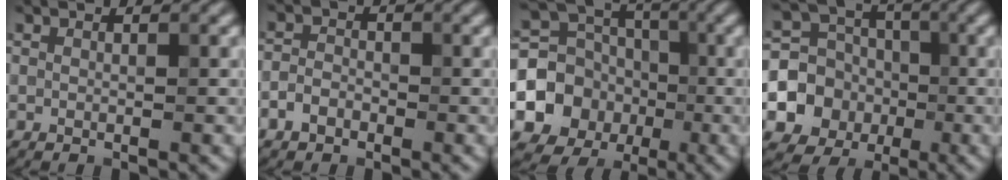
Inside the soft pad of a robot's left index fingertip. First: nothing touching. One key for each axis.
{"total": 2.0, "fx": -1.3, "fy": 1.4, "fz": 0.8, "tx": -0.004, "ty": 0.006, "tz": -0.034}
{"total": 9.2, "fx": -1.5, "fy": 8.1, "fz": 4.2, "tx": -0.093, "ty": -0.012, "tz": -0.031}
{"total": 7.4, "fx": -1.6, "fy": 6.5, "fz": 3.0, "tx": -0.064, "ty": -0.008, "tz": -0.043}